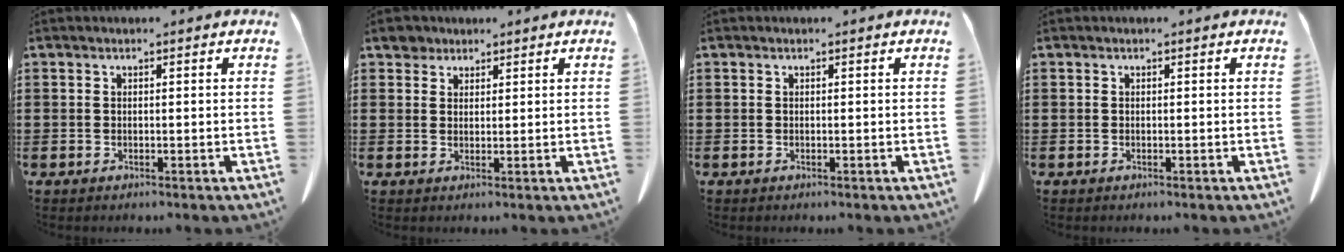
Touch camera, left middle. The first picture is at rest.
{"total": 2.2, "force": [2.0, 1.1, 0.1], "torque": [0.000, 0.005, 0.037]}
{"total": 0.0}
{"total": 0.0}